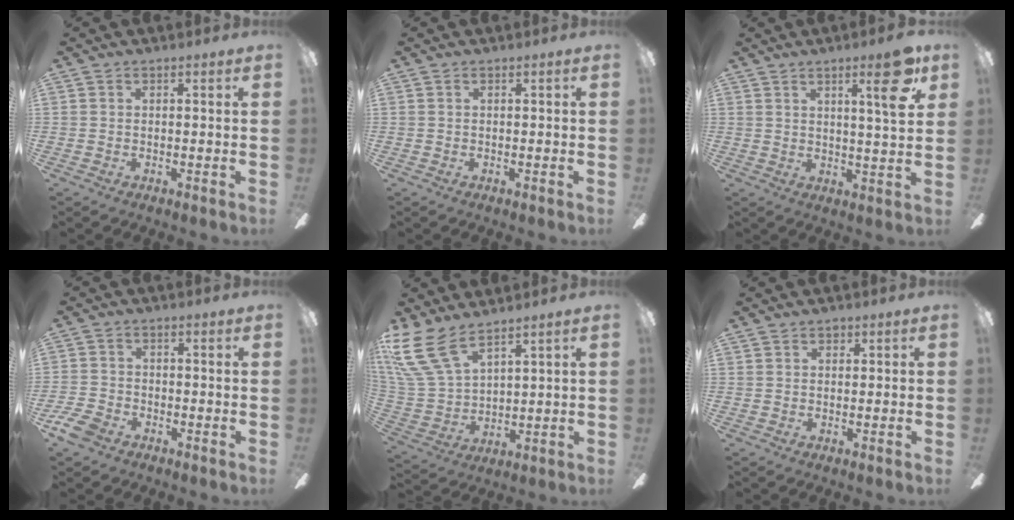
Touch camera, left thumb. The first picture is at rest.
{"total": 0.0}
{"total": 10.4, "force": [5.6, 1.6, 8.6], "torque": [-0.118, -0.020, 0.080]}
{"total": 5.6, "force": [-3.7, 3.2, 2.7], "torque": [-0.068, 0.012, -0.073]}
{"total": 14.8, "force": [9.9, 6.3, 8.9], "torque": [-0.230, -0.050, 0.184]}
{"total": 1.1, "force": [0.7, 0.8, 0.3], "torque": [-0.006, 0.003, 0.013]}